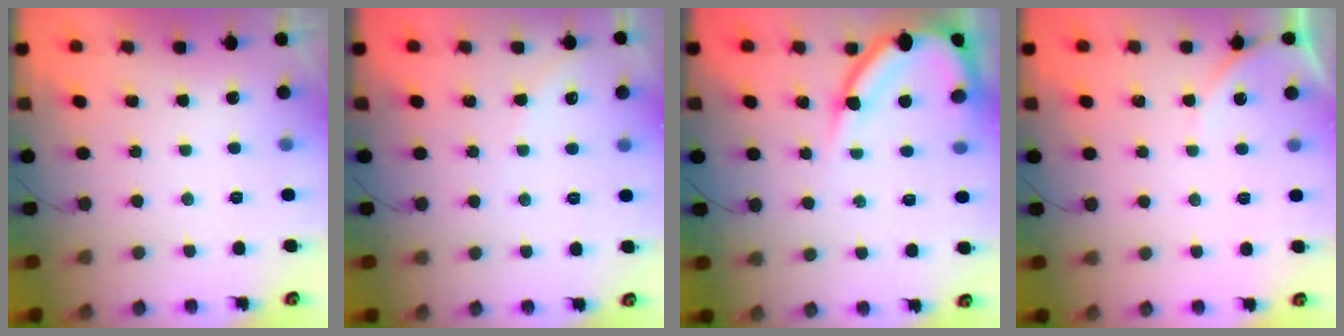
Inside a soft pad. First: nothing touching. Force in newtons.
{"total": 3.0, "press": 3.0, "slide": 0.4}
{"total": 10.6, "press": 10.6, "slide": 0.8}
{"total": 4.5, "press": 4.5, "slide": 0.7}